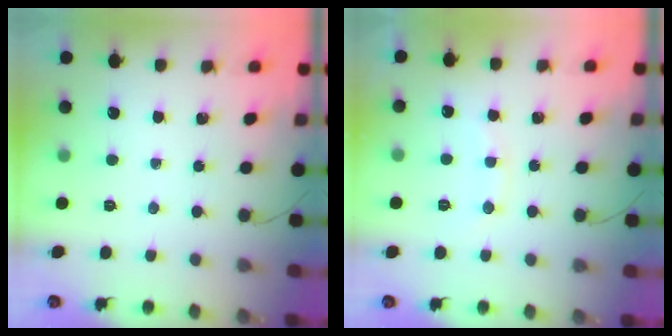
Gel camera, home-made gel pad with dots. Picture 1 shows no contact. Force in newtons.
{"total": 8.3, "press": 8.2, "slide": 1.5}